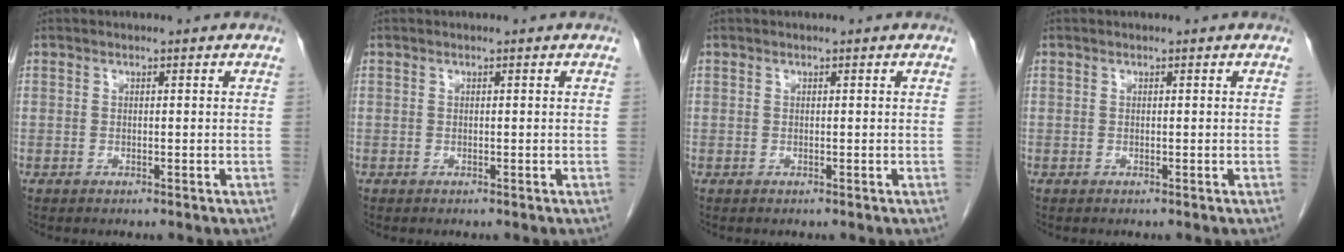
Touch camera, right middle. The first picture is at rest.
{"total": 0.0}
{"total": 0.0}
{"total": 0.0}